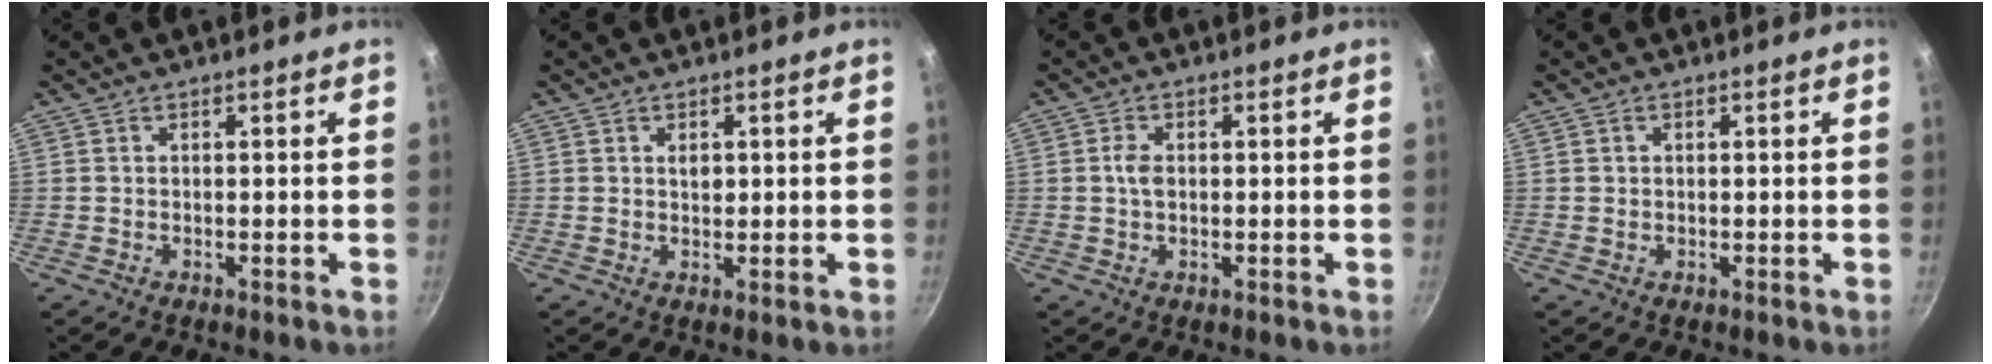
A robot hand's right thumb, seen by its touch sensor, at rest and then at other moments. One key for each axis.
{"total": 1.7, "fx": 0.5, "fy": 1.1, "fz": 1.2, "tx": -0.013, "ty": -0.004, "tz": 0.008}
{"total": 2.3, "fx": 0.0, "fy": 1.5, "fz": 1.8, "tx": -0.031, "ty": 0.004, "tz": -0.002}
{"total": 0.5, "fx": 0.2, "fy": 0.4, "fz": 0.2, "tx": -0.003, "ty": 0.003, "tz": 0.003}